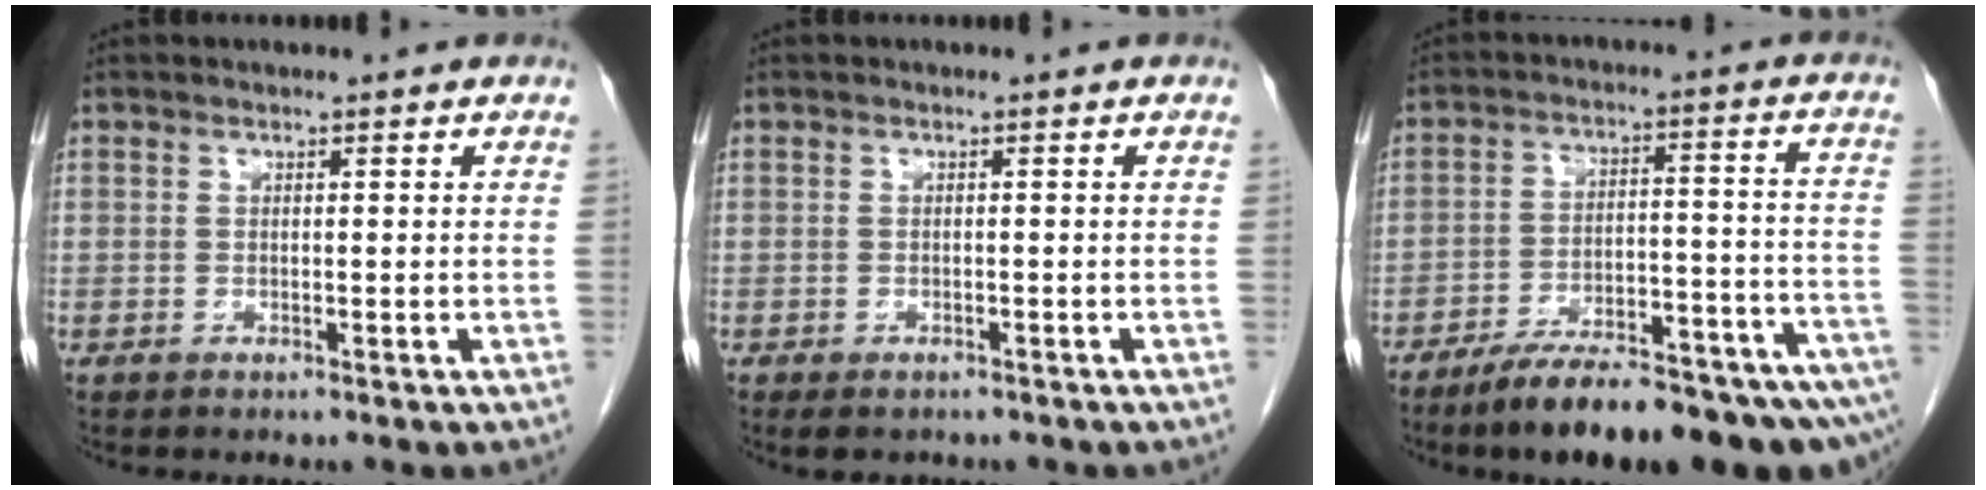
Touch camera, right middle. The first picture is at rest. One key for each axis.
{"total": 3.2, "fx": -2.6, "fy": 1.4, "fz": 1.3, "tx": -0.015, "ty": -0.004, "tz": -0.030}
{"total": 19.9, "fx": -15.5, "fy": 2.9, "fz": 12.0, "tx": -0.116, "ty": 0.021, "tz": -0.230}